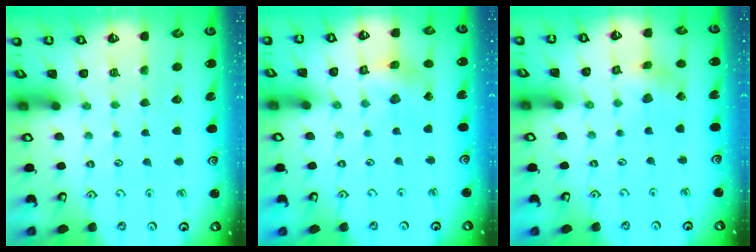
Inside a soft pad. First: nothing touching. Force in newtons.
{"total": 6.2, "press": 6.2, "slide": 0.4}
{"total": 3.9, "press": 3.8, "slide": 0.4}